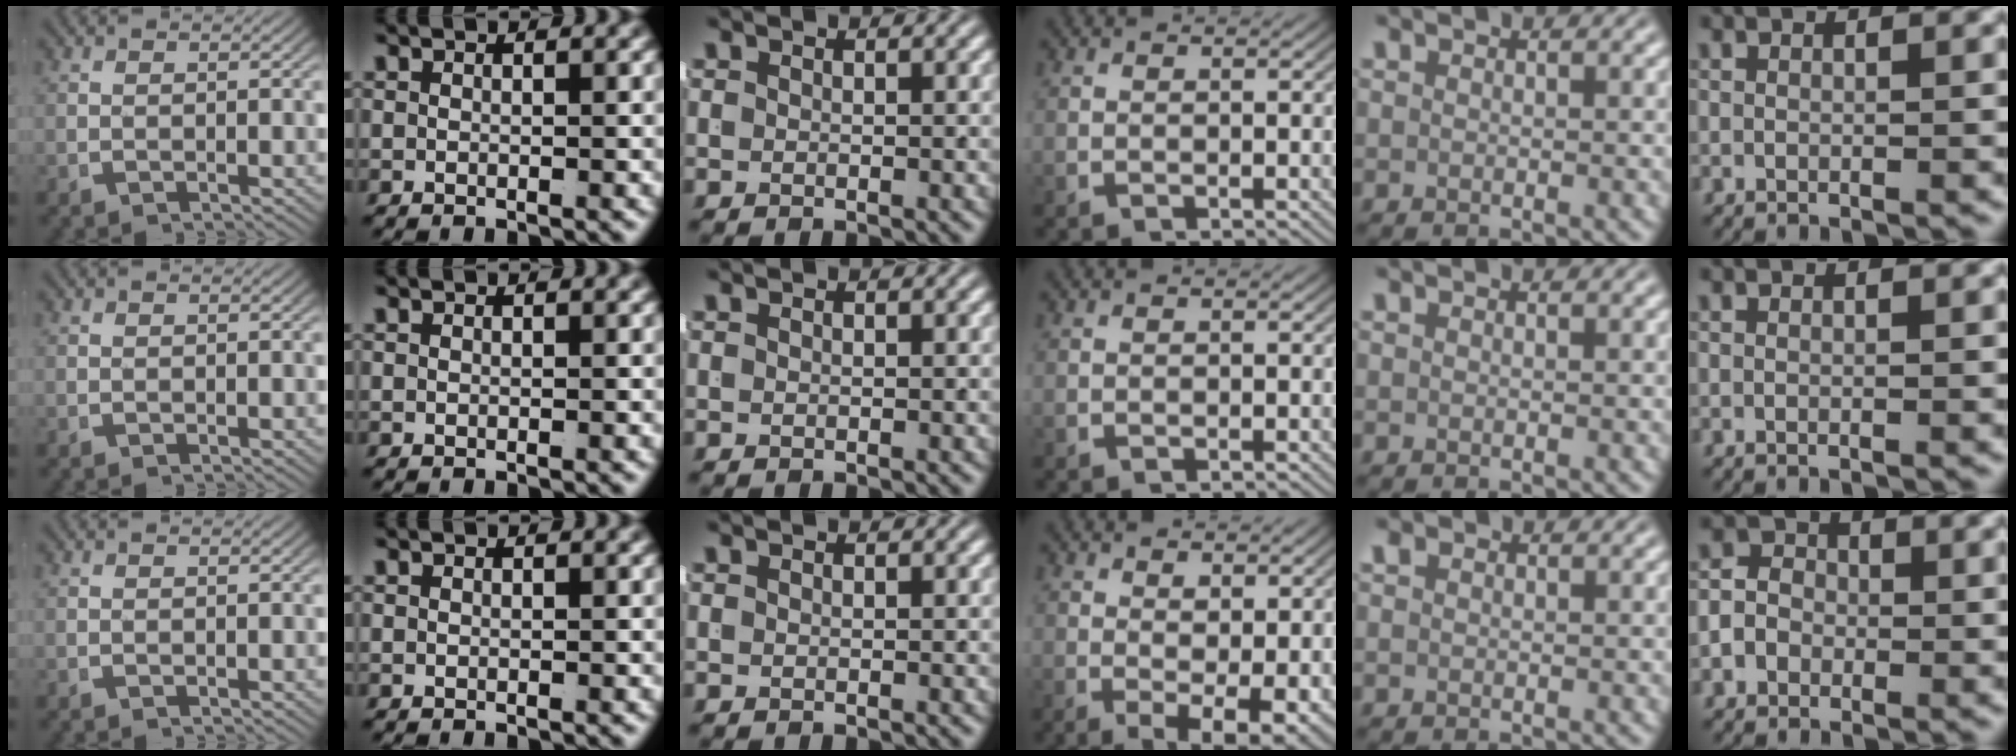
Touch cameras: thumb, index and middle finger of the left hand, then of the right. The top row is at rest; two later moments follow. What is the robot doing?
{"motion": "lift_and_place", "object": "shirt"}